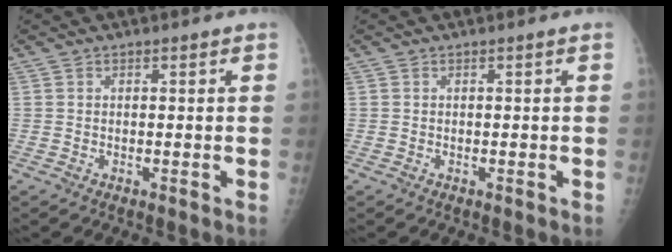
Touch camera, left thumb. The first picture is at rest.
{"total": 0.0}